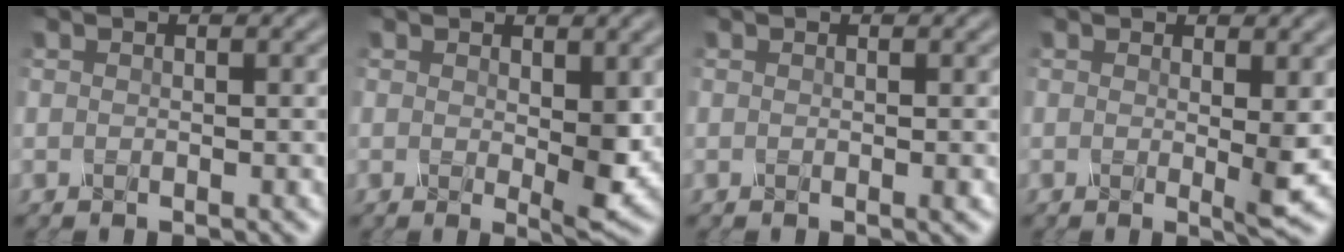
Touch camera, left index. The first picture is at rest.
{"total": 3.2, "force": [-0.1, 0.9, 3.0], "torque": [-0.063, -0.005, 0.005]}
{"total": 0.8, "force": [-0.1, 0.3, 0.7], "torque": [-0.002, 0.003, -0.004]}
{"total": 2.4, "force": [0.0, 0.1, 2.4], "torque": [-0.055, -0.008, 0.006]}